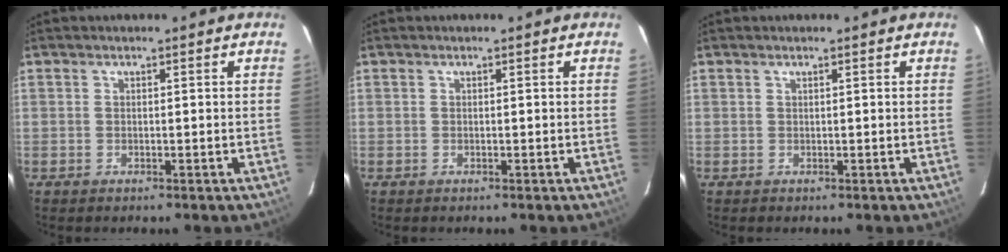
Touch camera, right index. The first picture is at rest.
{"total": 0.0}
{"total": 0.0}